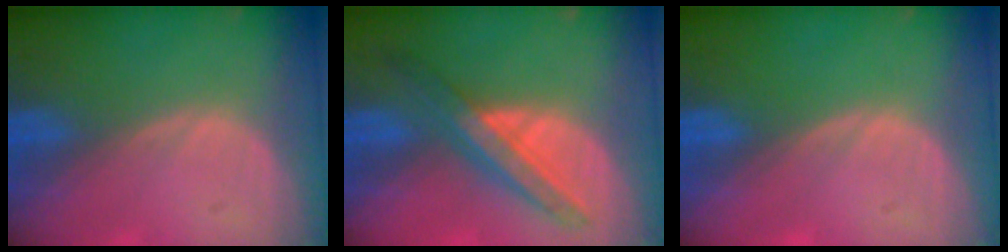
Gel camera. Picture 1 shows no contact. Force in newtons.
{"total": 6.9, "press": 6.6, "slide": 1.7}
{"total": 0.0}